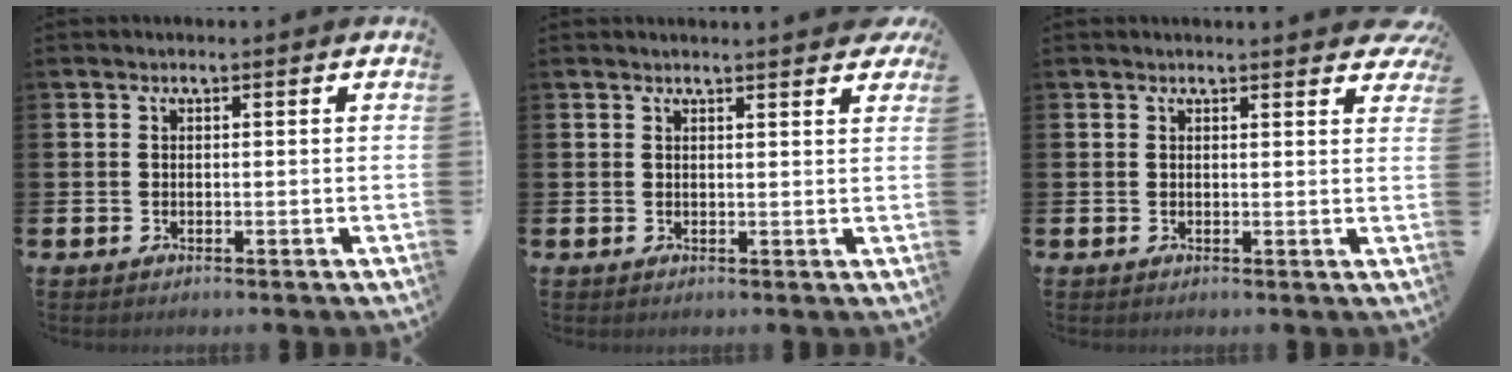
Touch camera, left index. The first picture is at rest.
{"total": 1.5, "force": [1.5, -0.1, 0.1], "torque": [0.009, -0.011, 0.025]}
{"total": 1.6, "force": [1.6, 0.2, 0.0], "torque": [0.018, -0.015, 0.025]}